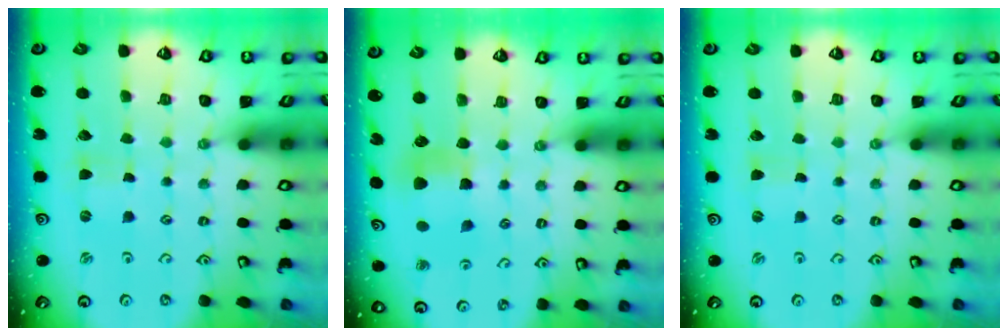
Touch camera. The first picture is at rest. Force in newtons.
{"total": 6.1, "press": 6.1, "slide": 0.6}
{"total": 0.0}